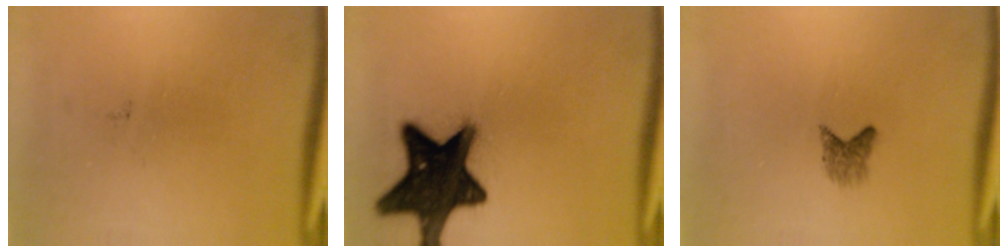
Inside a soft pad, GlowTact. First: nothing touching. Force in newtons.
{"total": 17.7}
{"total": 1.8}